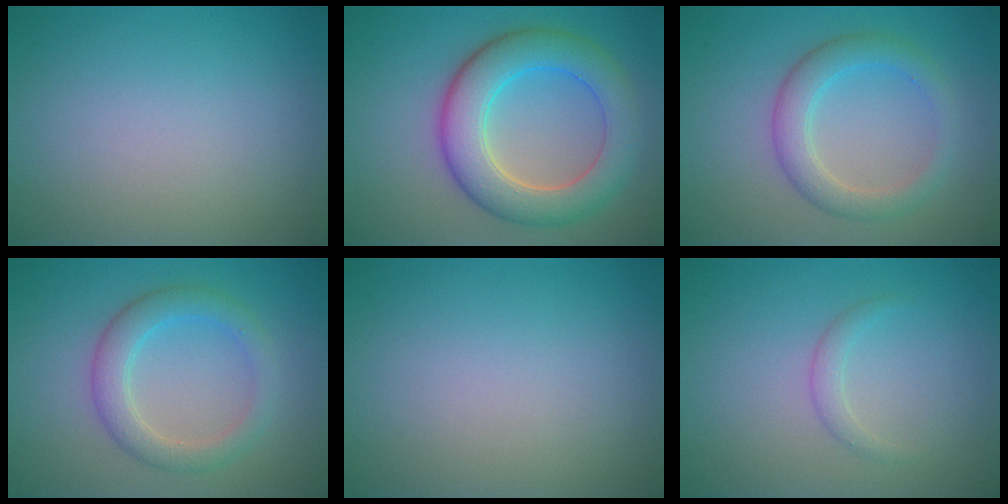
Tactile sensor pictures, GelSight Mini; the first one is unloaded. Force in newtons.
{"total": 7.3, "press": 7.3, "slide": 0.2}
{"total": 3.5, "press": 3.5, "slide": 0.2}
{"total": 3.5, "press": 3.5, "slide": 0.2}
{"total": 0.0}
{"total": 1.2, "press": 1.2, "slide": 0.0}